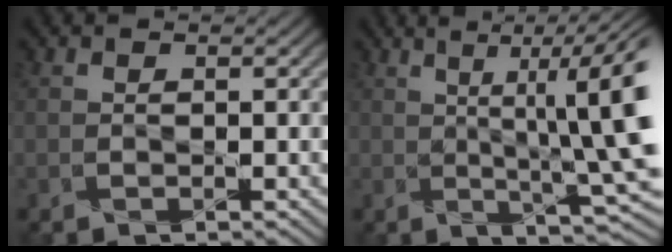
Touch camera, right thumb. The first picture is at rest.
{"total": 12.7, "force": [2.4, 3.3, 12.0], "torque": [-0.149, 0.010, 0.046]}